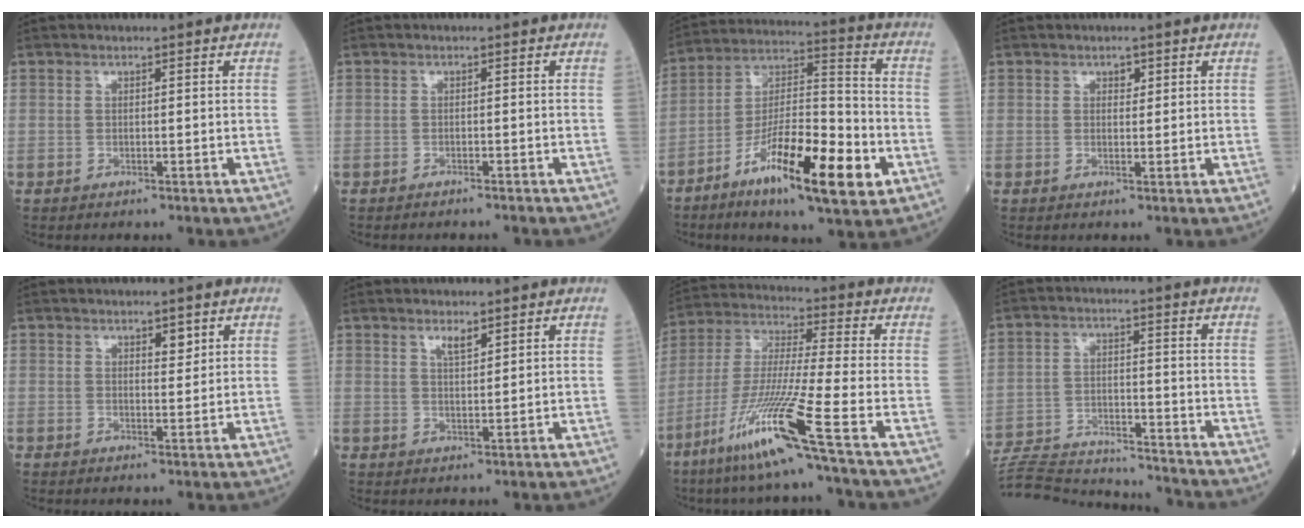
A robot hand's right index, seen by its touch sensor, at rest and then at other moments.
{"total": 2.3, "force": [-2.2, 0.0, 0.7], "torque": [-0.012, -0.001, -0.026]}
{"total": 18.2, "force": [-8.1, 3.5, 15.9], "torque": [-0.284, -0.010, -0.132]}
{"total": 1.1, "force": [0.6, 0.7, 0.6], "torque": [-0.004, -0.003, 0.007]}
{"total": 1.9, "force": [1.2, 0.7, 1.3], "torque": [-0.018, -0.003, 0.018]}
{"total": 2.3, "force": [1.6, 0.4, 1.5], "torque": [-0.030, -0.001, 0.031]}
{"total": 15.1, "force": [-8.3, -2.0, 12.4], "torque": [-0.260, -0.038, -0.161]}
{"total": 16.6, "force": [-16.2, 1.5, 3.3], "torque": [-0.067, 0.005, -0.244]}